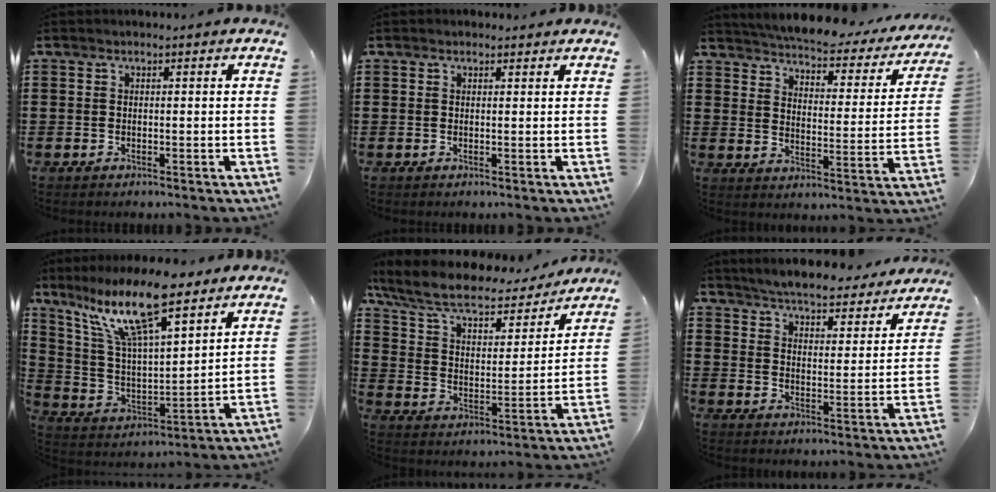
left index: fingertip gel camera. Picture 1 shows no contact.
{"total": 0.6, "force": [0.5, 0.3, 0.2], "torque": [-0.006, 0.002, 0.010]}
{"total": 4.1, "force": [4.0, 0.1, 1.0], "torque": [-0.043, -0.034, 0.062]}
{"total": 13.8, "force": [9.5, 3.1, 9.5], "torque": [-0.209, -0.030, 0.168]}
{"total": 8.7, "force": [7.0, 2.5, 4.4], "torque": [-0.114, -0.038, 0.118]}
{"total": 5.2, "force": [5.1, -0.3, 0.8], "torque": [-0.042, -0.037, 0.085]}